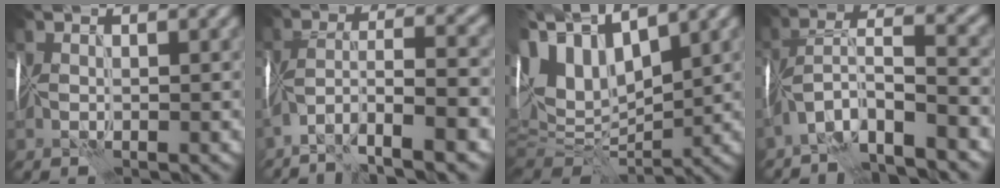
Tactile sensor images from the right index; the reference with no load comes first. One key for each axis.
{"total": 7.2, "fx": -4.0, "fy": 1.7, "fz": 5.7, "tx": -0.101, "ty": 0.015, "tz": -0.077}
{"total": 11.3, "fx": 5.6, "fy": 5.6, "fz": 8.1, "tx": -0.190, "ty": 0.025, "tz": 0.099}
{"total": 7.2, "fx": -4.7, "fy": 1.5, "fz": 5.3, "tx": -0.089, "ty": 0.016, "tz": -0.095}